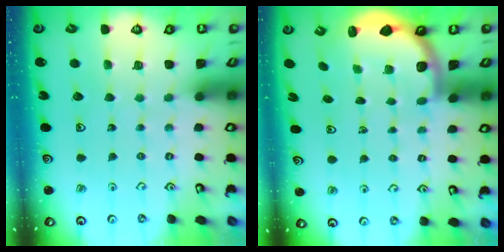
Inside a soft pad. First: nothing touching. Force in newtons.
{"total": 2.6, "press": 2.5, "slide": 0.6}